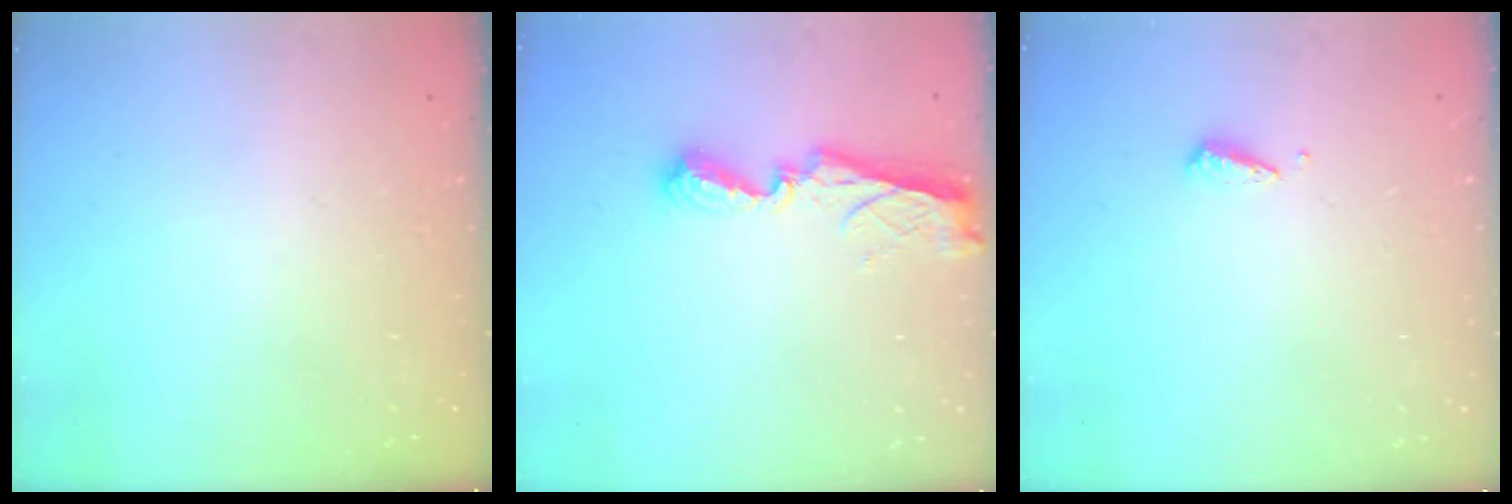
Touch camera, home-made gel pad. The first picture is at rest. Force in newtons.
{"total": 8.5, "press": 8.5, "slide": 0.8}
{"total": 2.9, "press": 2.9, "slide": 0.4}